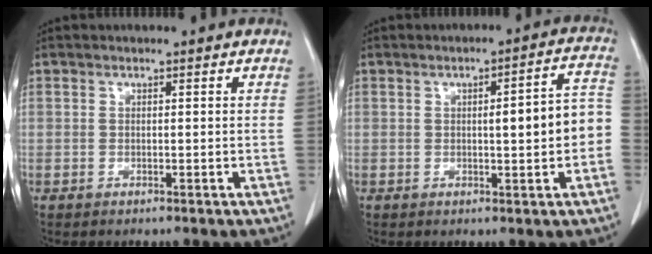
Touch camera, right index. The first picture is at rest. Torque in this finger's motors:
{"motor_torque": [0.78, -0.22, 0.37, 0.06]}